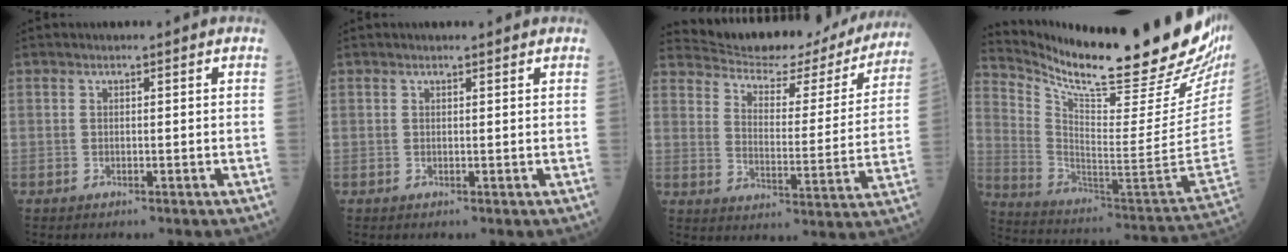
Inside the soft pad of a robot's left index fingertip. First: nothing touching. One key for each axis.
{"total": 1.8, "fx": 1.7, "fy": 0.0, "fz": 0.5, "tx": -0.009, "ty": 0.005, "tz": 0.020}
{"total": 23.4, "fx": 21.7, "fy": 5.2, "fz": 7.1, "tx": -0.101, "ty": -0.035, "tz": 0.277}
{"total": 29.5, "fx": 24.4, "fy": 2.3, "fz": 16.4, "tx": -0.286, "ty": -0.101, "tz": 0.350}